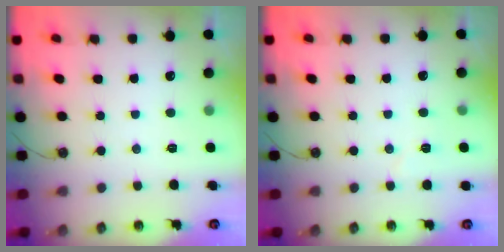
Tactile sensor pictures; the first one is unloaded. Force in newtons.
{"total": 3.8, "press": 3.7, "slide": 0.8}